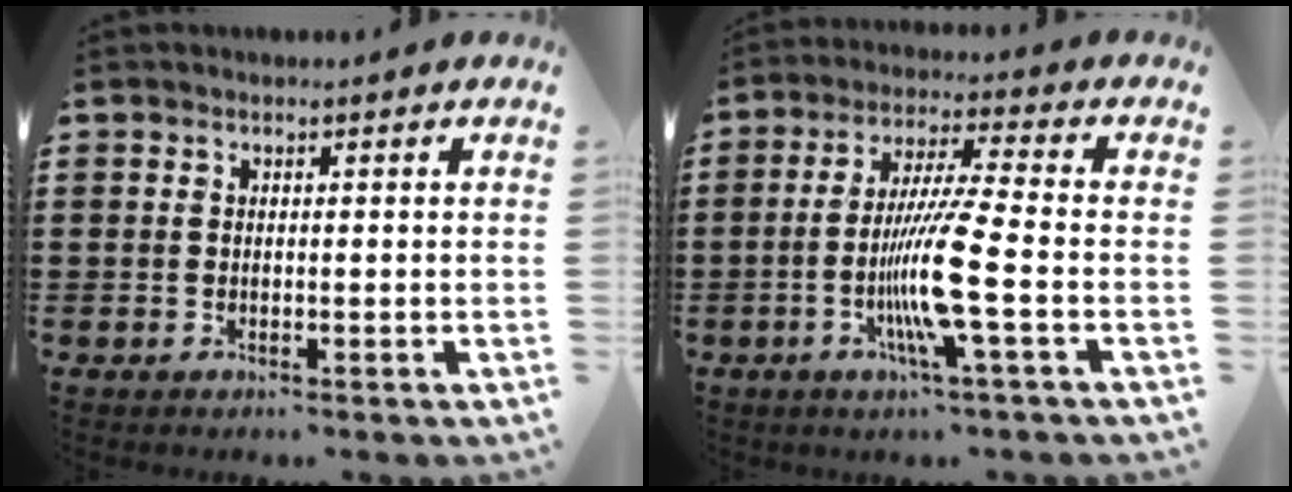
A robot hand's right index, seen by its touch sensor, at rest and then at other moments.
{"total": 10.5, "force": [-3.1, -0.1, 10.0], "torque": [-0.203, -0.017, -0.067]}